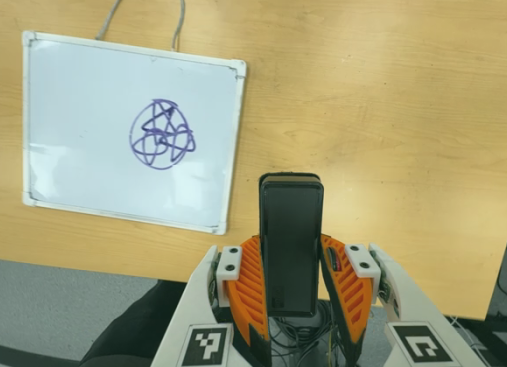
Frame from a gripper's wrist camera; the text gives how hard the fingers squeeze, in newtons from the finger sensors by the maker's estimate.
{"total": 3.9, "left": 2.4, "right": 5.4}